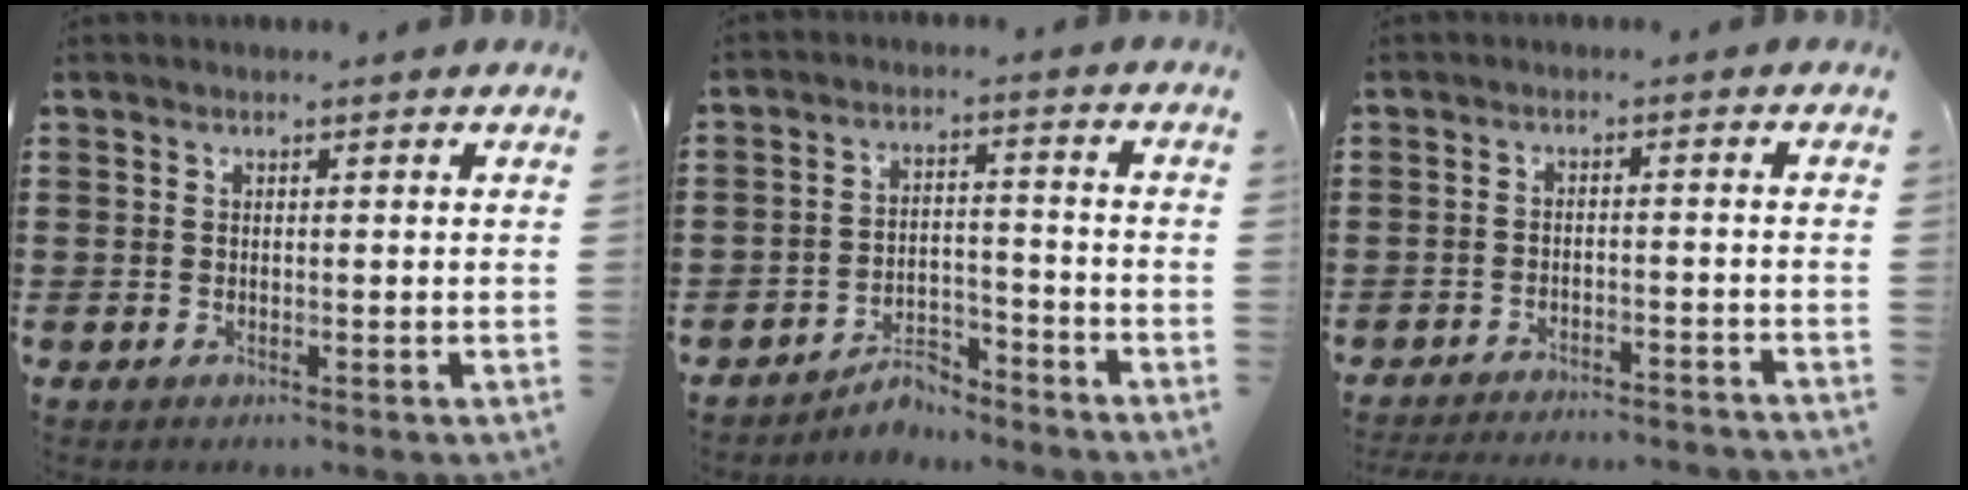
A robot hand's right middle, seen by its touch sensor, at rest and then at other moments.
{"total": 5.5, "force": [-5.2, 1.4, 0.5], "torque": [-0.009, 0.014, -0.106]}
{"total": 3.2, "force": [-3.2, 0.0, 0.2], "torque": [-0.007, 0.000, -0.068]}